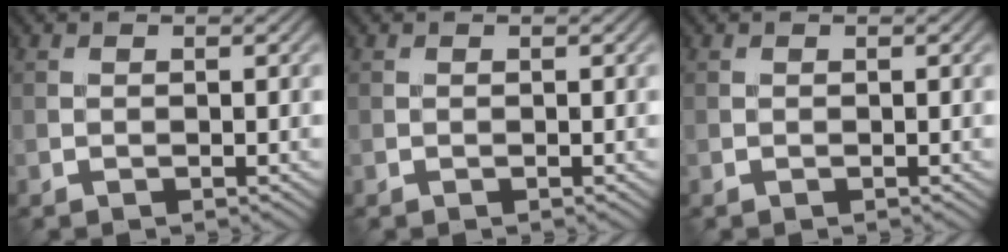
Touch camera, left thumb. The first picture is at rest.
{"total": 0.0}
{"total": 0.0}